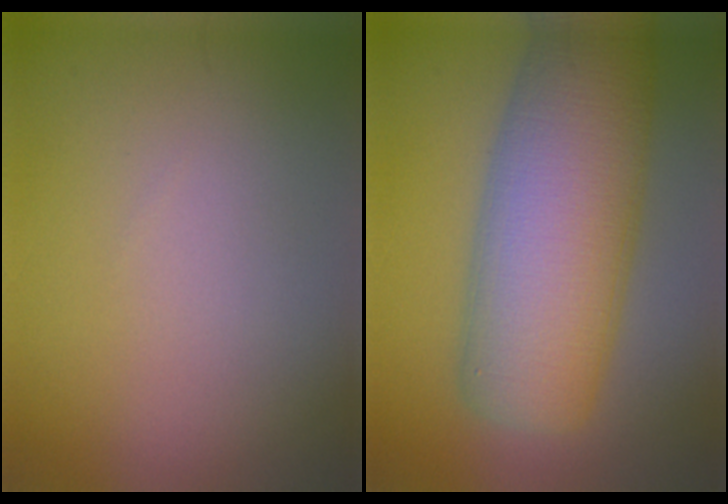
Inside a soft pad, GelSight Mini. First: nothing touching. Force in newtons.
{"total": 12.1, "press": 12.1, "slide": 0.4}